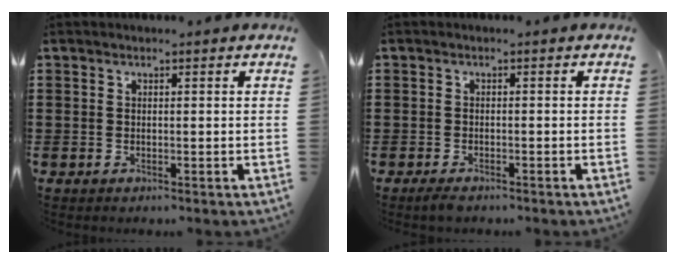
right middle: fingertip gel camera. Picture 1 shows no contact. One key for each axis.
{"total": 1.3, "fx": -1.1, "fy": 0.4, "fz": 0.5, "tx": -0.012, "ty": -0.002, "tz": -0.021}